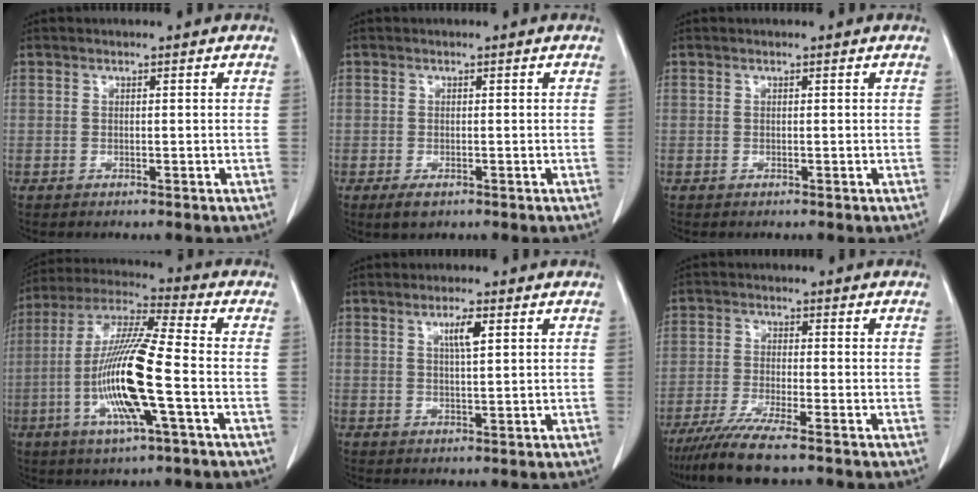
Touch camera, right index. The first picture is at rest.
{"total": 2.1, "force": [-1.2, 1.2, 1.3], "torque": [-0.025, -0.003, -0.014]}
{"total": 0.0}
{"total": 15.7, "force": [-3.8, 0.8, 15.2], "torque": [-0.310, -0.009, -0.078]}
{"total": 3.2, "force": [1.3, 0.3, 2.9], "torque": [-0.050, -0.001, 0.022]}
{"total": 7.9, "force": [-6.2, -0.3, 4.9], "torque": [-0.081, -0.023, -0.107]}